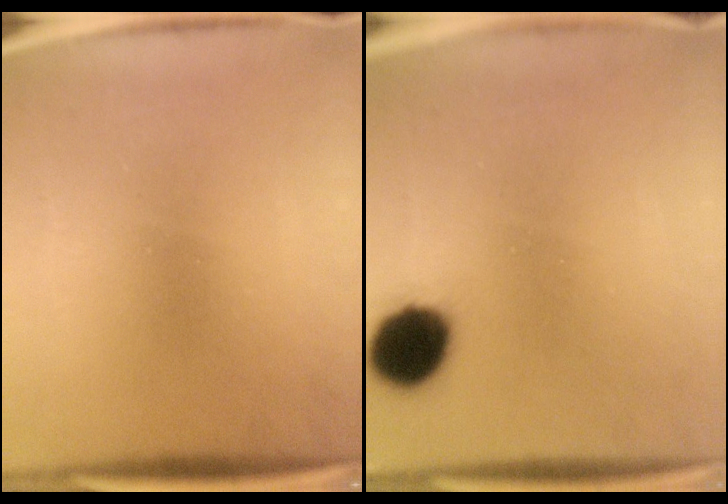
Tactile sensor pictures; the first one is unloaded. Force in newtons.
{"total": 10.5}